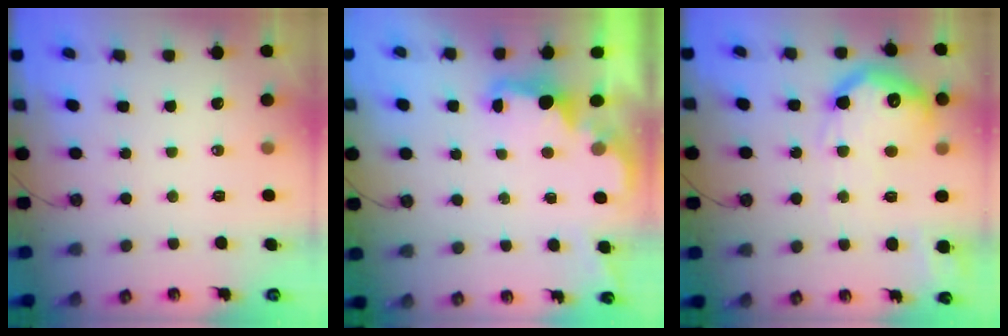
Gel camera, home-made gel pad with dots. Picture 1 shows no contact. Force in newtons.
{"total": 2.3, "press": 2.2, "slide": 0.7}
{"total": 22.5, "press": 22.4, "slide": 1.7}